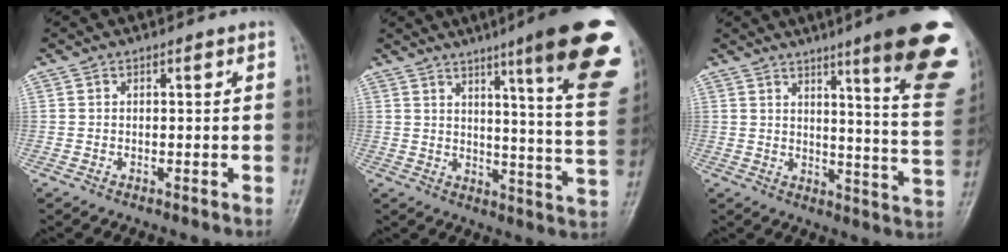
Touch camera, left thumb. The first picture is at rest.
{"total": 21.8, "force": [12.3, 2.5, 17.8], "torque": [-0.207, -0.057, 0.153]}
{"total": 20.0, "force": [11.4, 2.6, 16.2], "torque": [-0.176, -0.061, 0.141]}